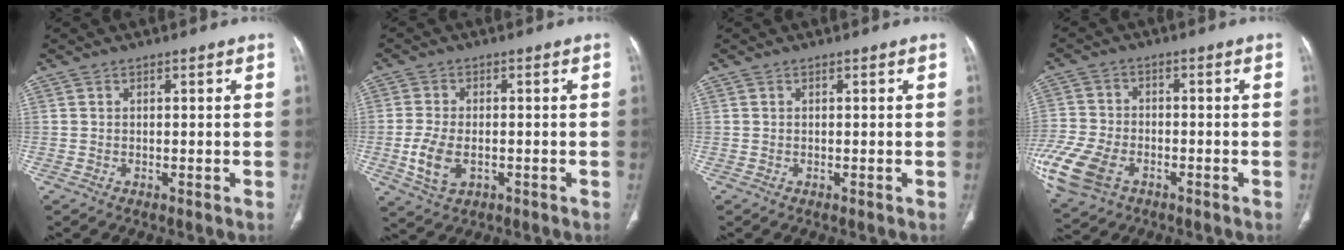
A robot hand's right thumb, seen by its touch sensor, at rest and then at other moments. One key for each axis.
{"total": 6.9, "fx": -1.6, "fy": 4.2, "fz": 5.2, "tx": -0.110, "ty": -0.001, "tz": -0.026}
{"total": 0.0}
{"total": 14.4, "fx": -6.4, "fy": 9.2, "fz": 9.1, "tx": -0.228, "ty": -0.001, "tz": -0.117}